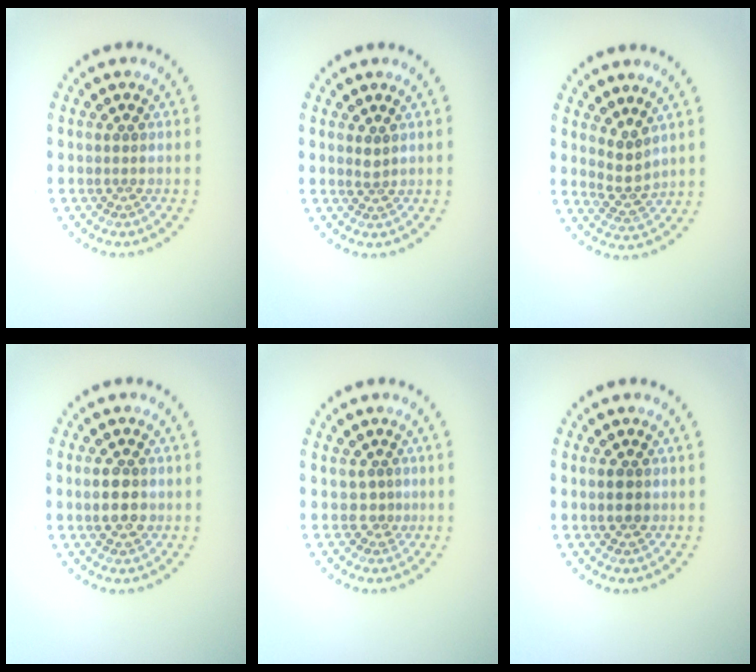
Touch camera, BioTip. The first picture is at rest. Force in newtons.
{"total": 0.9, "press": 0.6, "slide": 0.7}
{"total": 2.1, "press": 1.5, "slide": 1.4}
{"total": 2.9, "press": 2.9, "slide": 0.1}
{"total": 1.1, "press": 0.3, "slide": 1.0}
{"total": 1.7, "press": 1.7, "slide": 0.1}